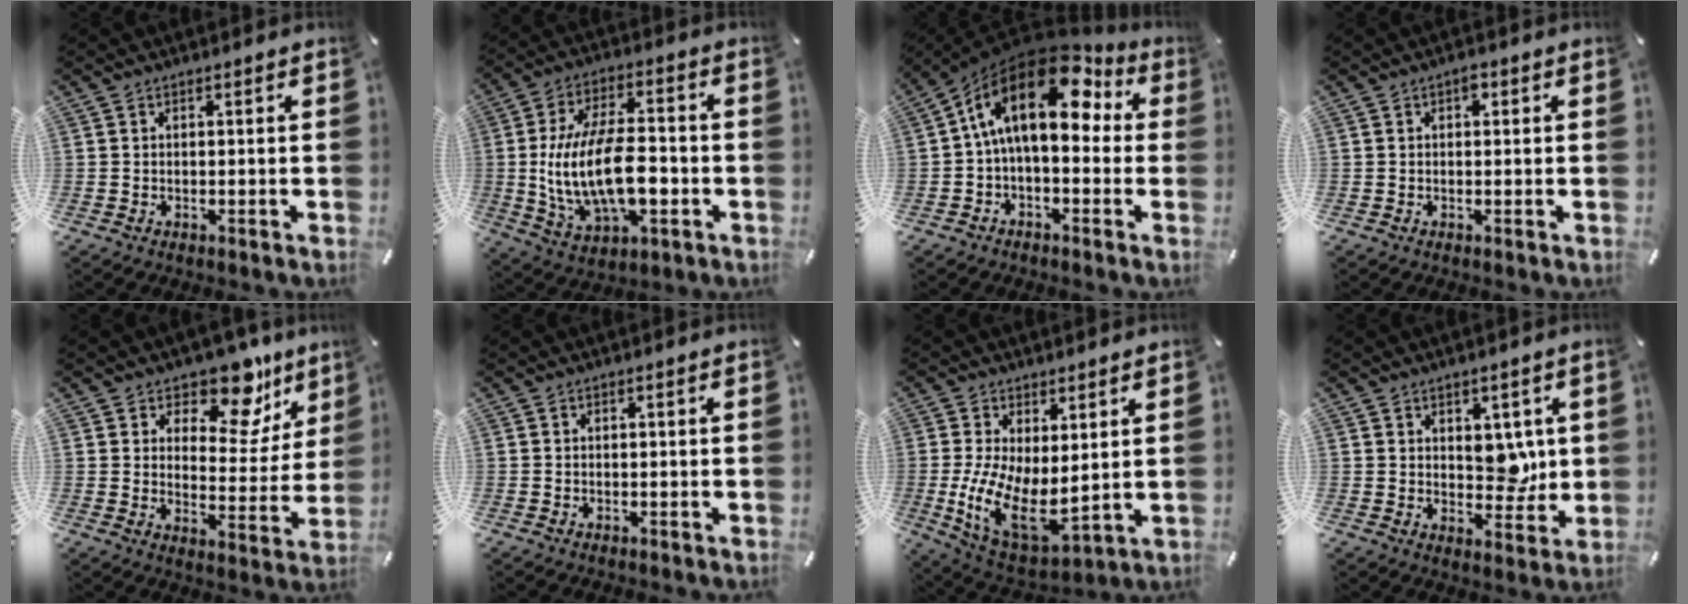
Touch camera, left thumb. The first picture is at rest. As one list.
[{"total": 19.1, "force": [-2.5, 10.1, 16.0], "torque": [-0.322, 0.001, -0.041]}, {"total": 18.3, "force": [4.5, 10.5, 14.4], "torque": [-0.268, -0.019, 0.074]}, {"total": 1.5, "force": [0.4, 1.0, 1.0], "torque": [-0.014, 0.003, 0.004]}, {"total": 13.1, "force": [10.0, 6.3, 5.6], "torque": [-0.073, -0.082, 0.174]}, {"total": 0.0}, {"total": 12.5, "force": [0.6, 6.4, 10.7], "torque": [-0.203, -0.034, 0.019]}, {"total": 6.6, "force": [2.2, 4.9, 3.8], "torque": [-0.035, -0.010, 0.036]}]